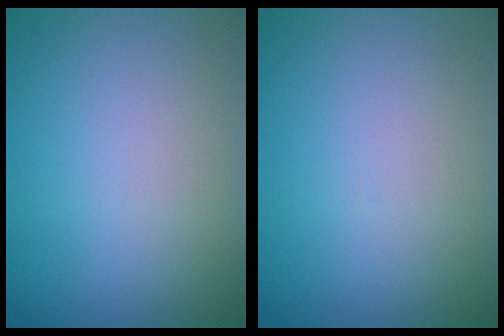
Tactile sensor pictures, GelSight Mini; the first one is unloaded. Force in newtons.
{"total": 0.0}